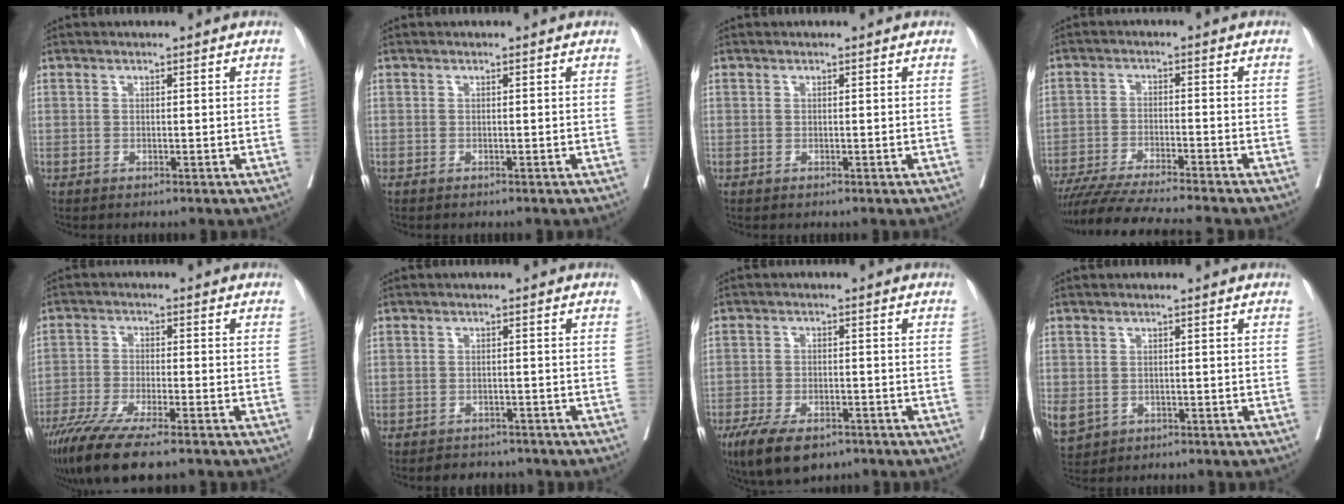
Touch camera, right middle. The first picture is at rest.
{"total": 1.0, "force": [-0.8, -0.3, 0.5], "torque": [-0.004, 0.002, -0.009]}
{"total": 0.0}
{"total": 13.6, "force": [-12.0, -1.3, 6.2], "torque": [-0.082, -0.030, -0.197]}
{"total": 12.0, "force": [-9.0, 0.8, 7.9], "torque": [-0.133, -0.032, -0.151]}
{"total": 4.3, "force": [-3.9, 1.7, 0.4], "torque": [0.000, 0.001, -0.051]}
{"total": 9.4, "force": [-6.5, 3.5, 5.8], "torque": [-0.099, -0.014, -0.107]}
{"total": 5.6, "force": [-1.8, 4.6, 2.8], "torque": [-0.079, -0.005, -0.020]}